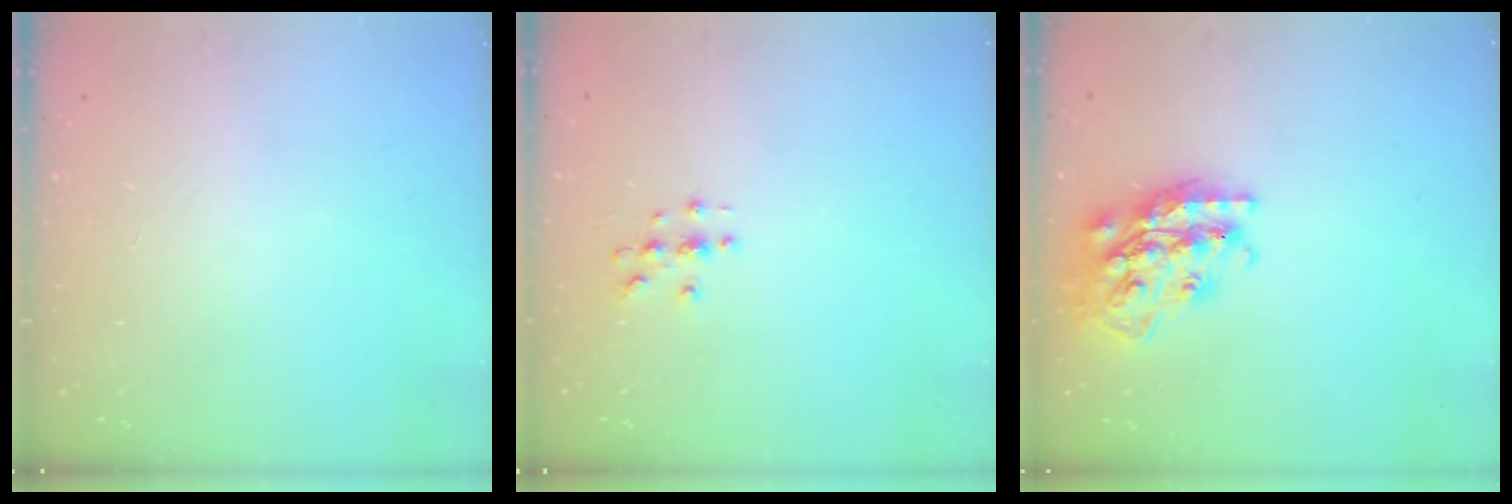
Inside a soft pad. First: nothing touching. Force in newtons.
{"total": 2.9, "press": 2.9, "slide": 0.3}
{"total": 22.6, "press": 22.5, "slide": 1.7}